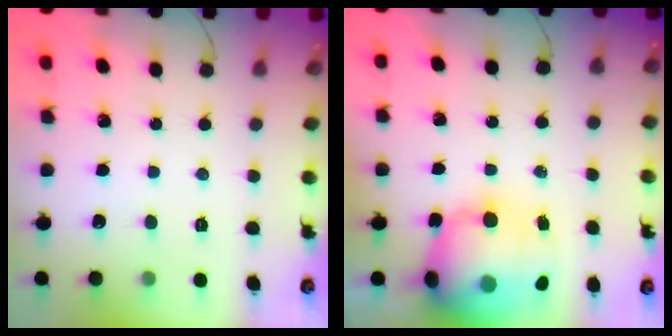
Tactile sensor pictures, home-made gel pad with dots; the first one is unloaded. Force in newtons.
{"total": 18.7, "press": 18.2, "slide": 4.5}